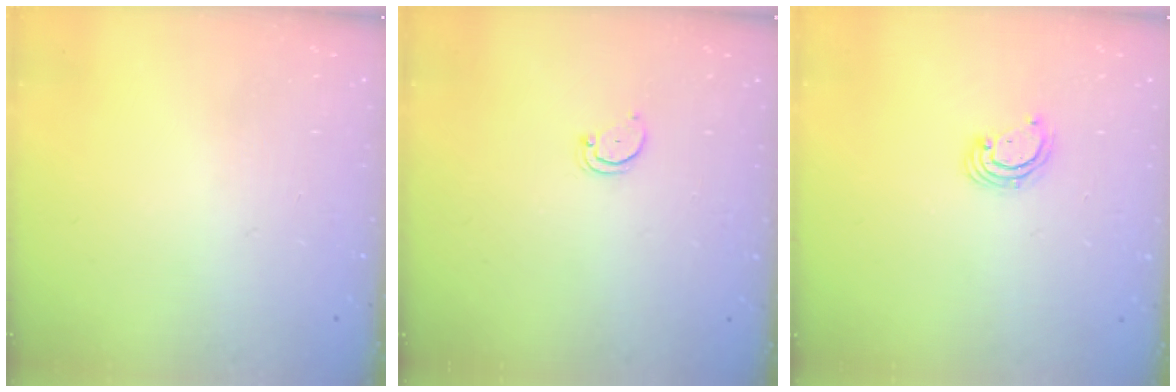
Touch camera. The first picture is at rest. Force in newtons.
{"total": 2.7, "press": 2.7, "slide": 0.2}
{"total": 3.3, "press": 3.3, "slide": 0.2}